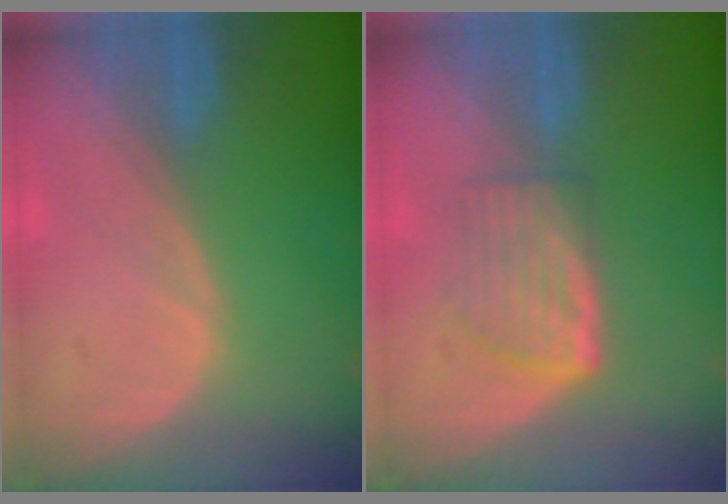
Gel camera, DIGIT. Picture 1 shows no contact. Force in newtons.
{"total": 5.9, "press": 5.3, "slide": 2.6}